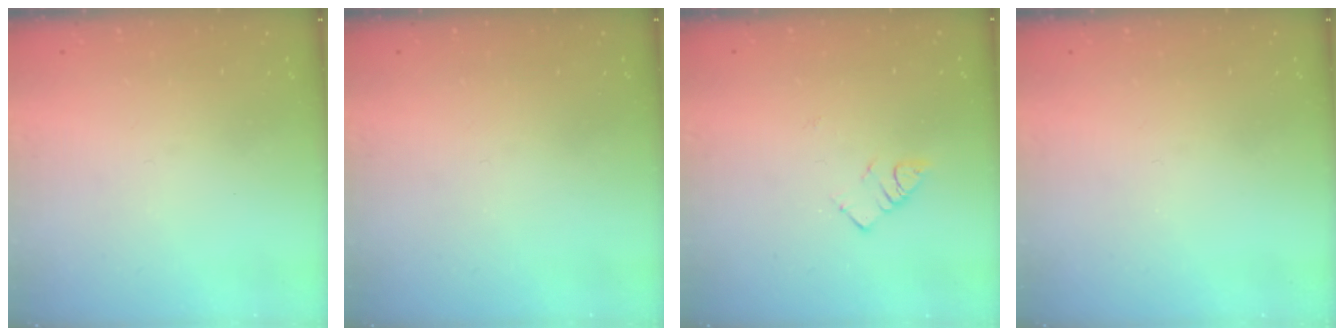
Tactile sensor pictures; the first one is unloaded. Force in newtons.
{"total": 0.0}
{"total": 3.6, "press": 3.5, "slide": 0.5}
{"total": 0.0}